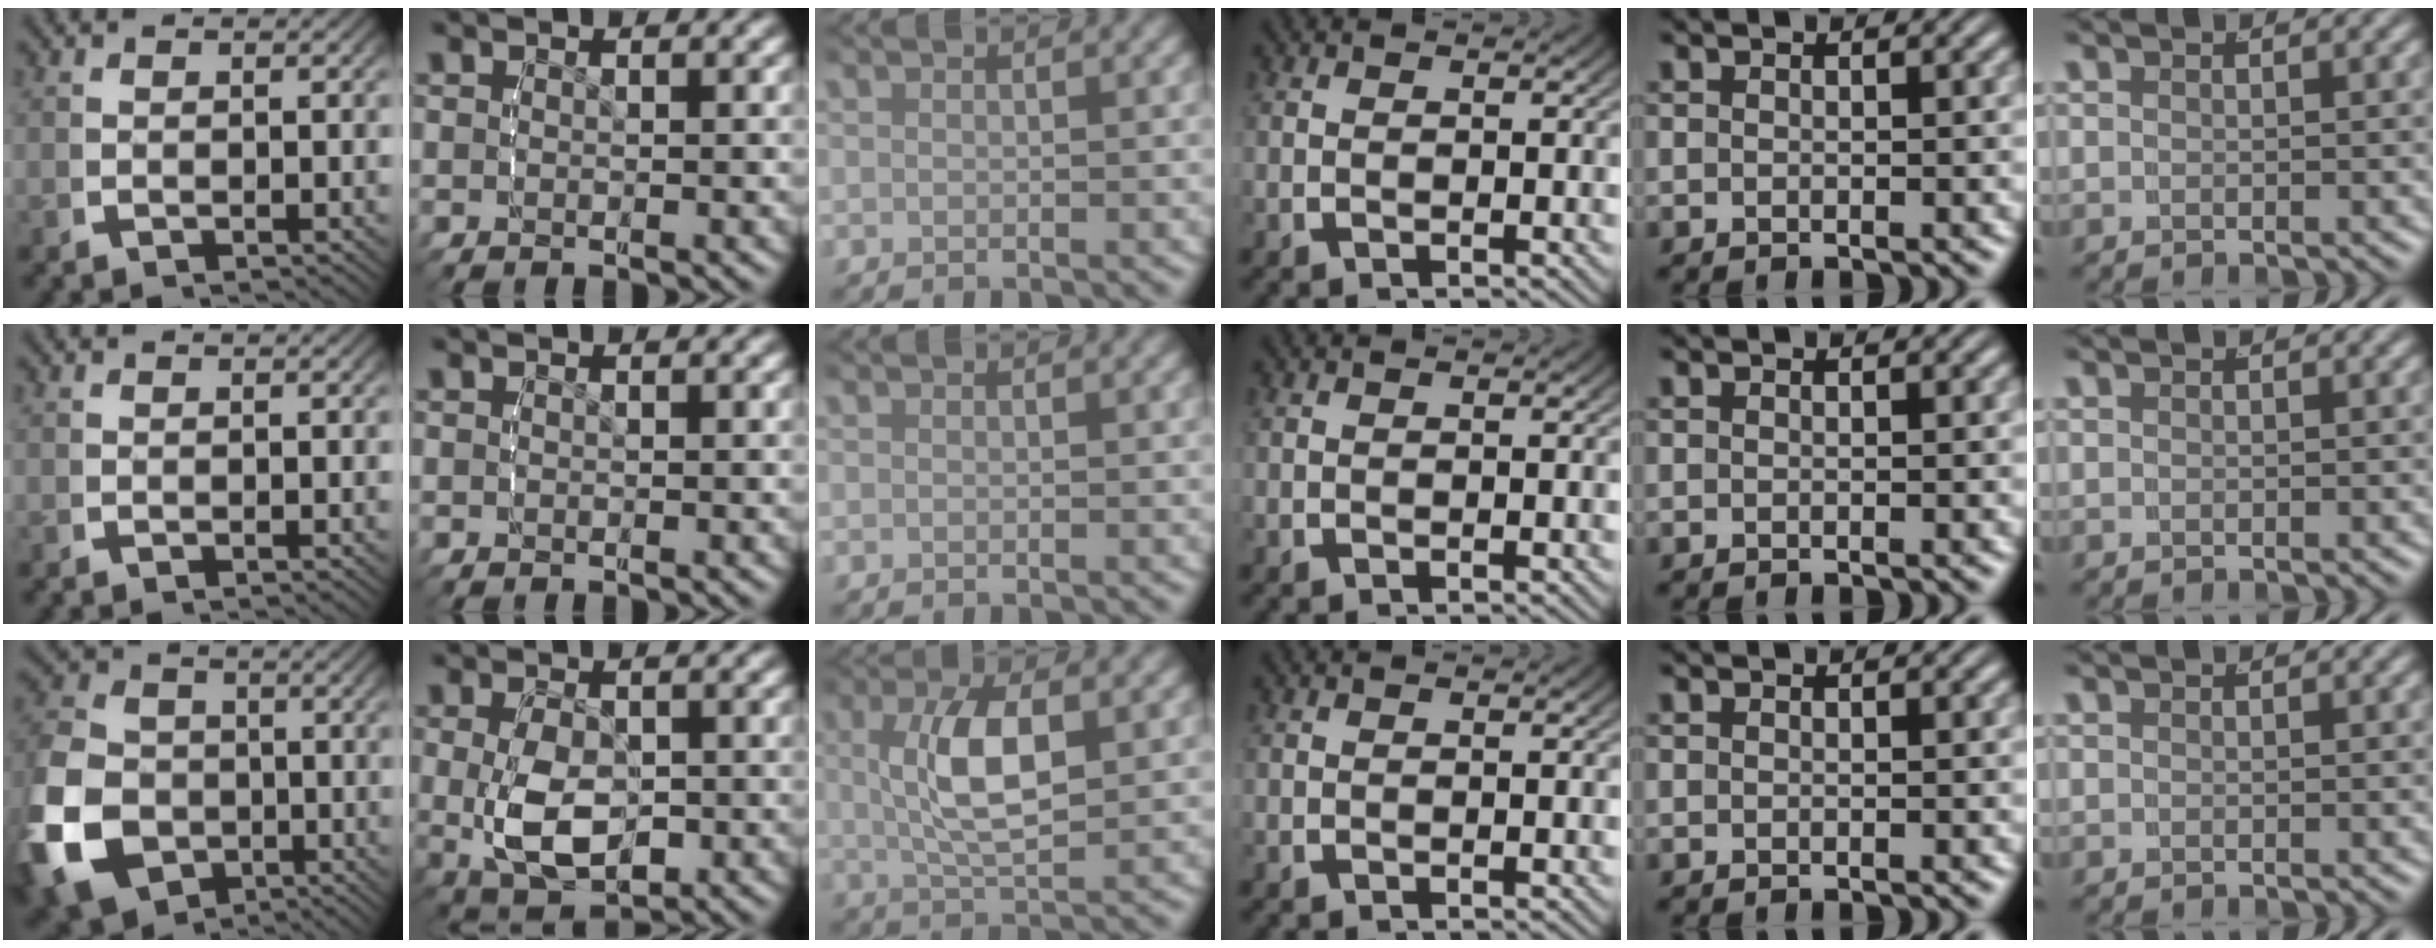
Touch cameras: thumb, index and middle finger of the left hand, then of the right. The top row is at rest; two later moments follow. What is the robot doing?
{"motion": "lift_and_place", "object": "bottle cap"}